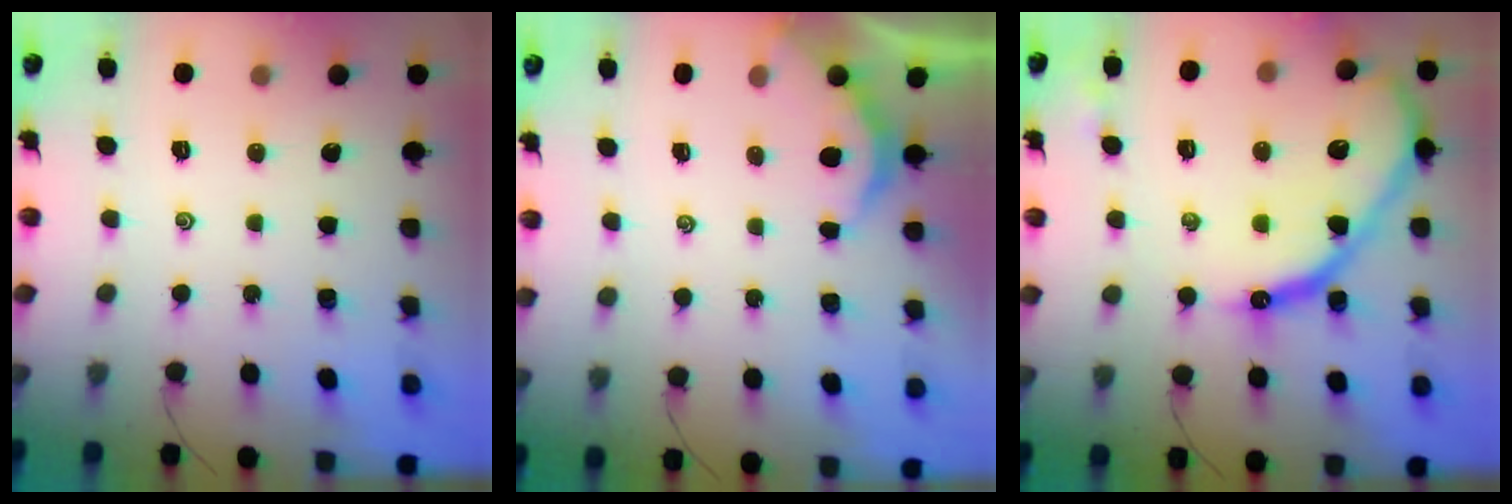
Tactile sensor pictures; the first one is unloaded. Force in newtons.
{"total": 2.6, "press": 2.5, "slide": 0.2}
{"total": 19.4, "press": 19.3, "slide": 1.7}